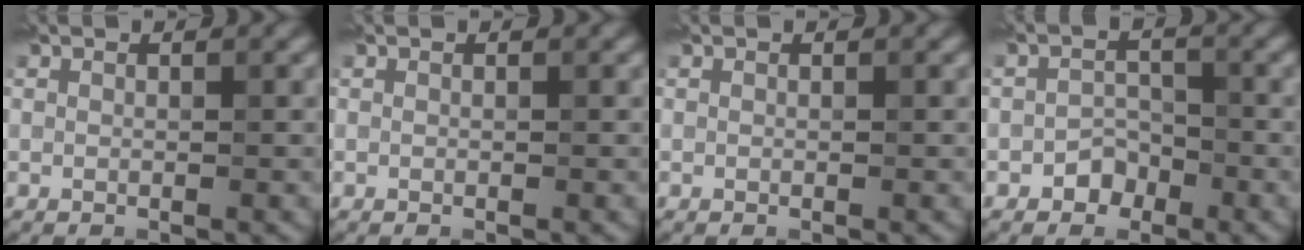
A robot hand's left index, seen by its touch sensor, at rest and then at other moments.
{"total": 0.0}
{"total": 0.0}
{"total": 3.2, "force": [-2.9, 0.2, -1.1], "torque": [-0.003, -0.013, -0.023]}